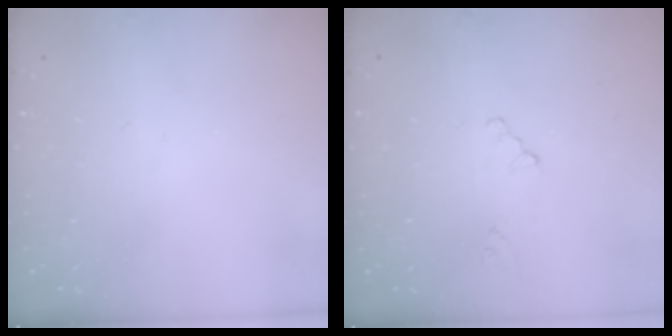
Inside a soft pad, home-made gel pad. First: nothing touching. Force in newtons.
{"total": 0.9, "press": 0.9, "slide": 0.2}